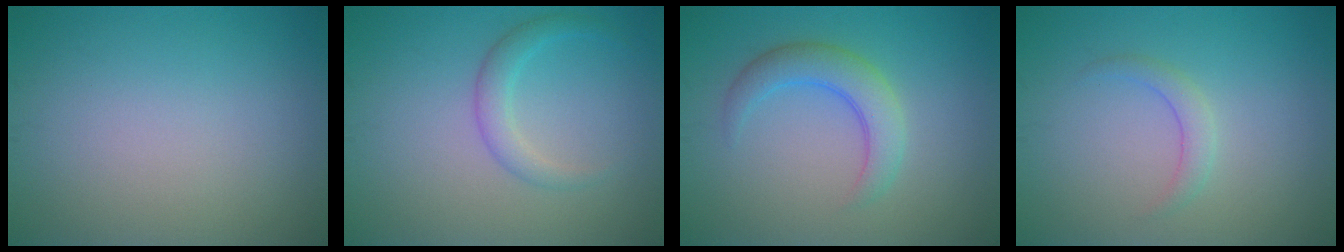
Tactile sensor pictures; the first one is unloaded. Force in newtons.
{"total": 2.1, "press": 2.1, "slide": 0.1}
{"total": 3.6, "press": 3.6, "slide": 0.1}
{"total": 1.5, "press": 1.5, "slide": 0.0}